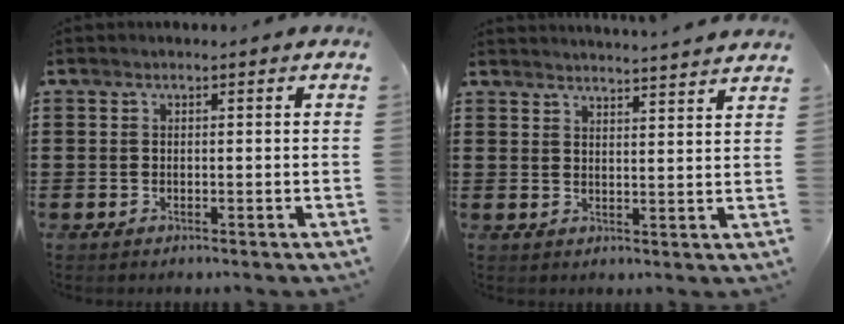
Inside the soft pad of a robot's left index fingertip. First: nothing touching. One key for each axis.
{"total": 3.4, "fx": 3.3, "fy": -0.9, "fz": 0.1, "tx": -0.011, "ty": -0.020, "tz": 0.059}